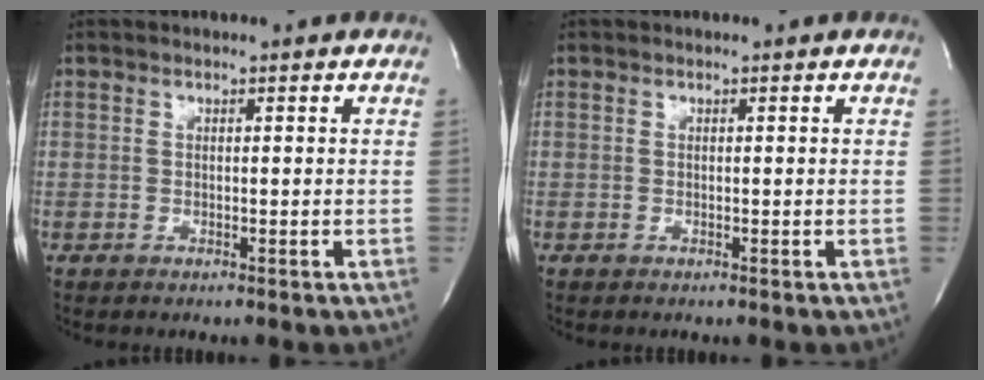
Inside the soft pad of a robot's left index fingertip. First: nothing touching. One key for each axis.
{"total": 0.0}